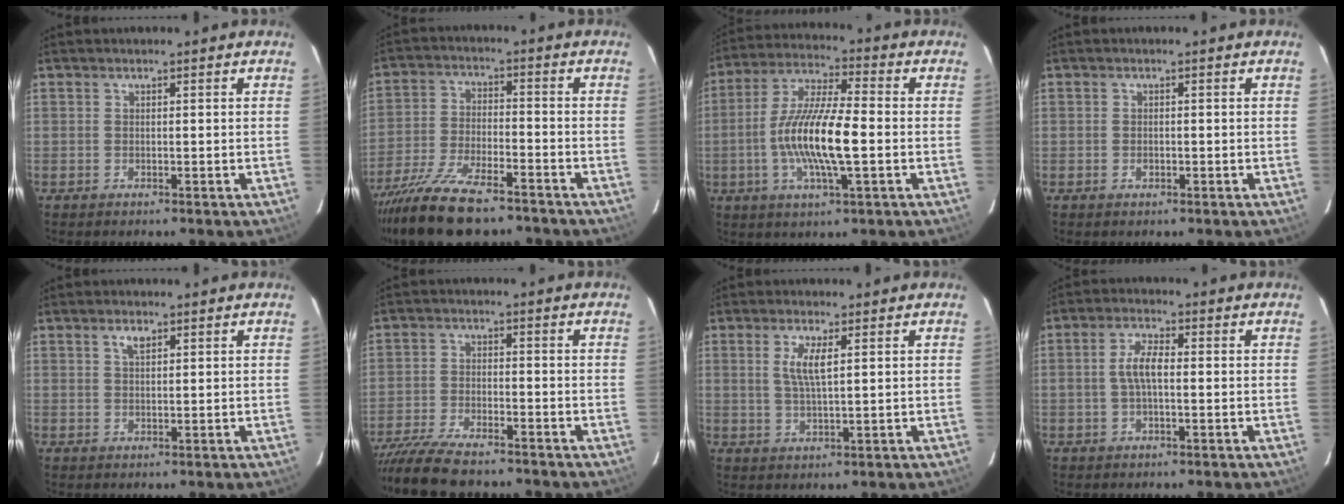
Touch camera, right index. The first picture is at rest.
{"total": 16.9, "force": [-13.4, 4.8, 9.2], "torque": [-0.193, -0.038, -0.233]}
{"total": 14.1, "force": [-2.5, 2.8, 13.6], "torque": [-0.271, -0.001, -0.051]}
{"total": 0.9, "force": [-0.3, 0.7, 0.4], "torque": [-0.005, 0.001, -0.003]}
{"total": 2.1, "force": [1.2, 0.9, 1.4], "torque": [-0.024, 0.004, 0.022]}
{"total": 13.3, "force": [-11.6, 2.7, 6.0], "torque": [-0.139, -0.031, -0.204]}
{"total": 4.4, "force": [1.3, 0.8, 4.1], "torque": [-0.082, -0.003, 0.025]}
{"total": 4.6, "force": [-0.2, 1.6, 4.3], "torque": [-0.088, 0.010, -0.005]}